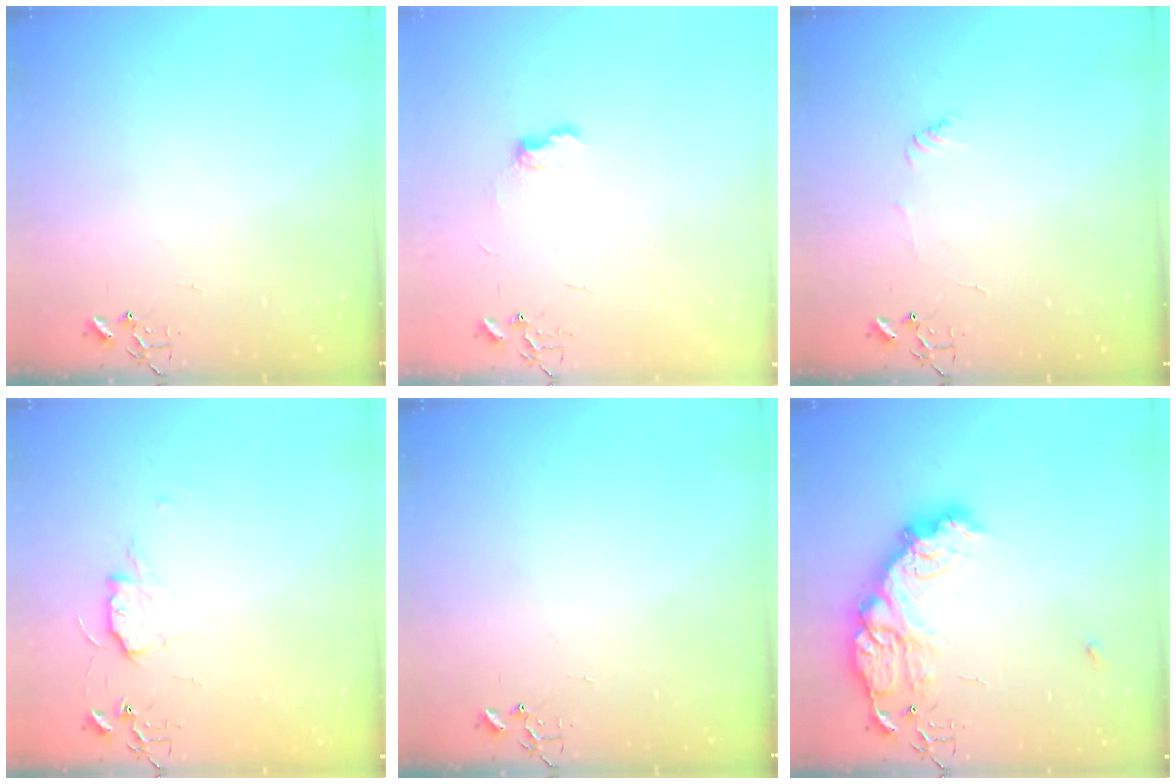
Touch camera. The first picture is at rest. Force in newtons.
{"total": 7.6, "press": 7.5, "slide": 0.7}
{"total": 3.7, "press": 3.7, "slide": 0.5}
{"total": 7.3, "press": 7.3, "slide": 0.7}
{"total": 0.0}
{"total": 18.7, "press": 18.7, "slide": 1.3}